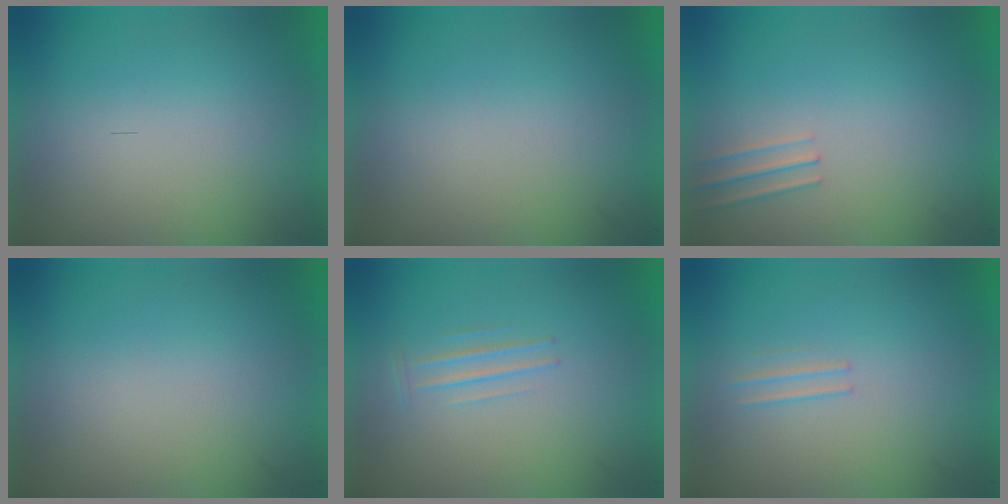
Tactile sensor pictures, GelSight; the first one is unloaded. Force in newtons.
{"total": 0.0}
{"total": 1.0}
{"total": 0.0}
{"total": 1.1}
{"total": 1.2}